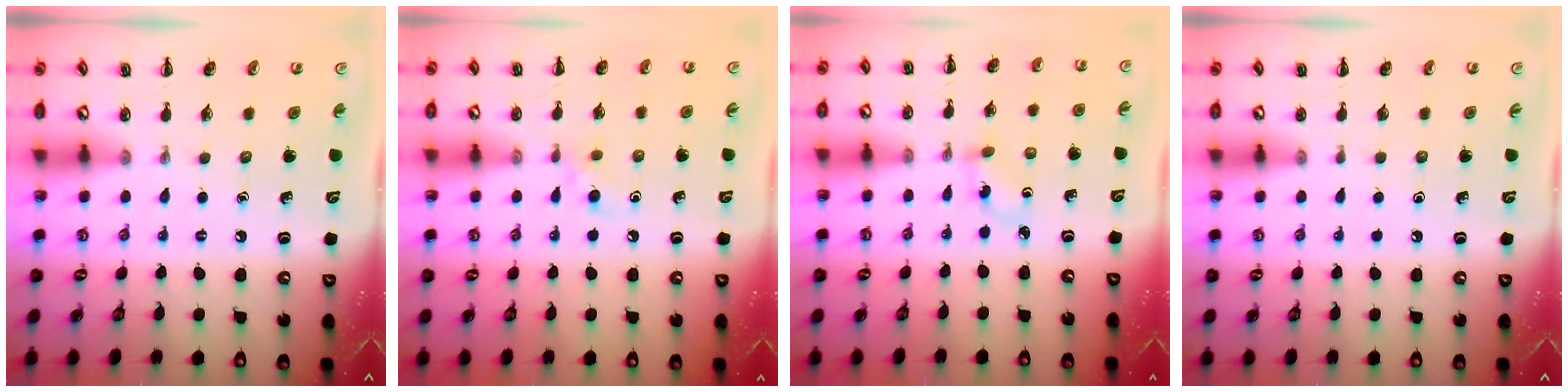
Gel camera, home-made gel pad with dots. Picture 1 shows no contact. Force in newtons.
{"total": 3.9, "press": 3.6, "slide": 1.4}
{"total": 2.1, "press": 1.9, "slide": 0.9}
{"total": 0.0}